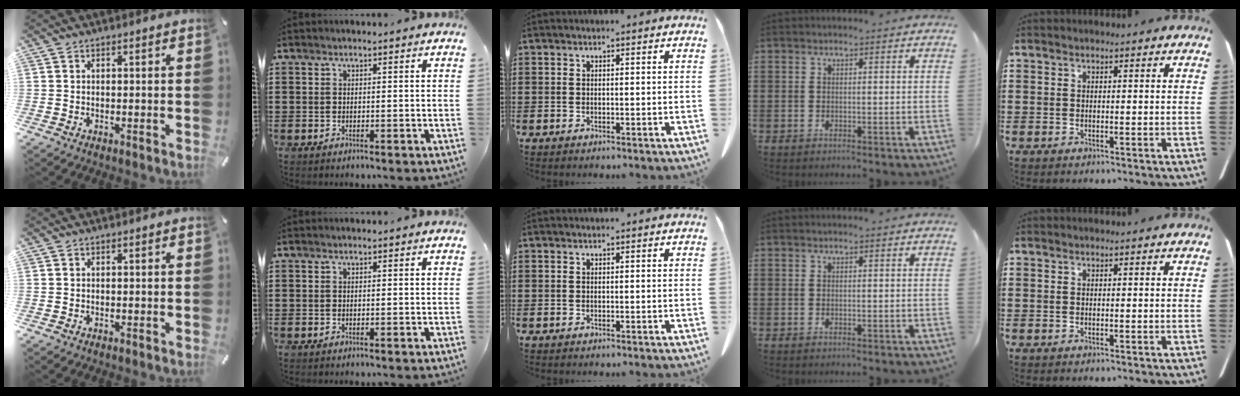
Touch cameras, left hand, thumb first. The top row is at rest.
{}